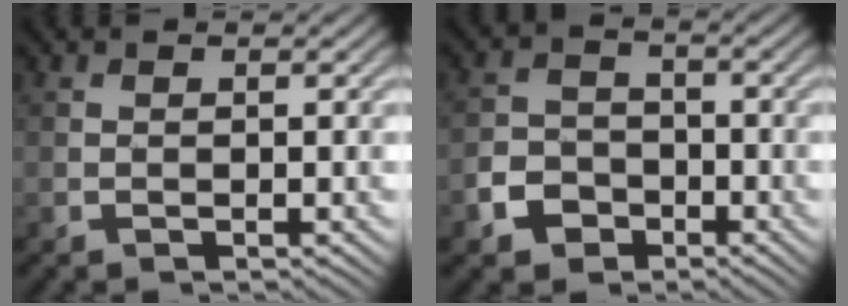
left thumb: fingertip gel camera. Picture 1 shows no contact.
{"total": 4.4, "force": [-2.5, 3.4, 1.5], "torque": [-0.032, -0.004, -0.053]}